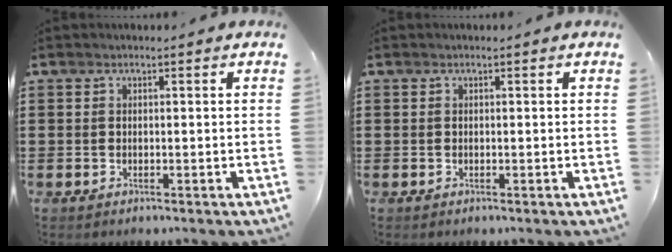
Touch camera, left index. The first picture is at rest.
{"total": 0.0}